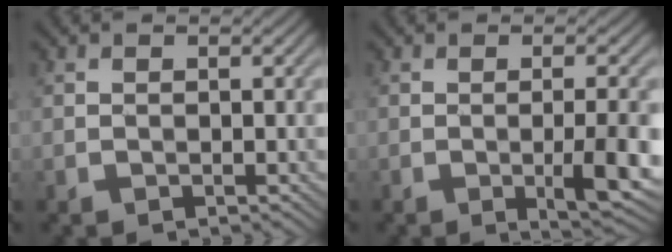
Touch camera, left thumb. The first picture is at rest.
{"total": 5.4, "force": [-1.2, 0.7, 5.2], "torque": [-0.086, 0.001, -0.018]}